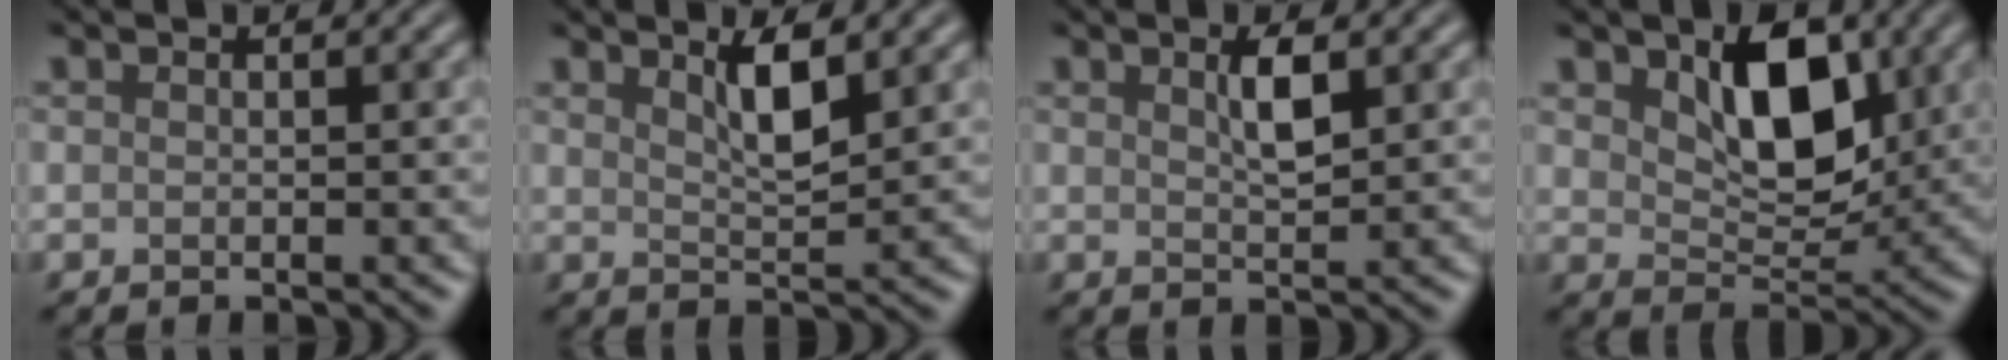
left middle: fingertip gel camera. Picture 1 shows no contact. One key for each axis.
{"total": 2.6, "fx": 1.3, "fy": 0.5, "fz": 2.3, "tx": -0.038, "ty": -0.005, "tz": 0.029}
{"total": 1.9, "fx": 0.6, "fy": 0.4, "fz": 1.8, "tx": -0.031, "ty": 0.000, "tz": 0.017}
{"total": 6.2, "fx": 2.0, "fy": 3.5, "fz": 4.6, "tx": -0.080, "ty": -0.008, "tz": 0.041}